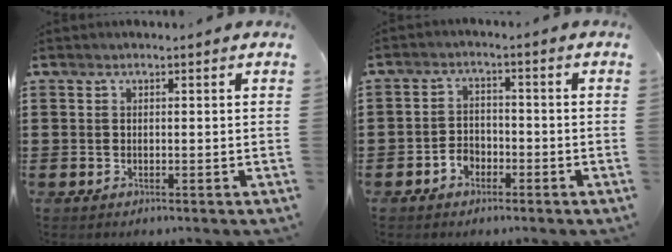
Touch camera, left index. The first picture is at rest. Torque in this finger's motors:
{"motor_torque": [0.23, 0.22, 0.16, 0.02]}